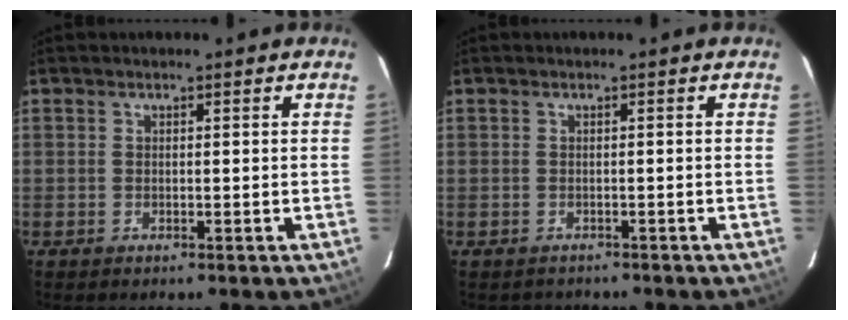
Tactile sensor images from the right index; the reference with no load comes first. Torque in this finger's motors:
{"motor_torque": [0.01, -0.07, 0.02, -0.01]}